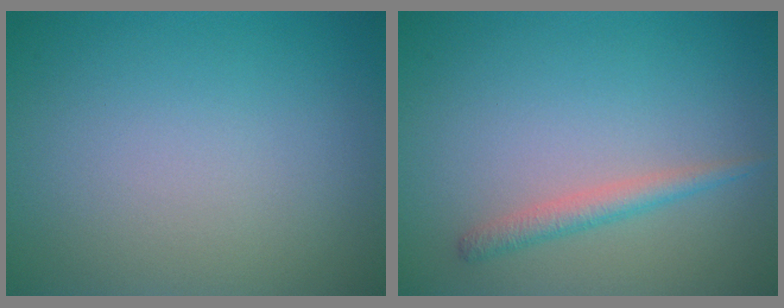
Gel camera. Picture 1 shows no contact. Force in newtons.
{"total": 1.8, "press": 1.8, "slide": 0.1}